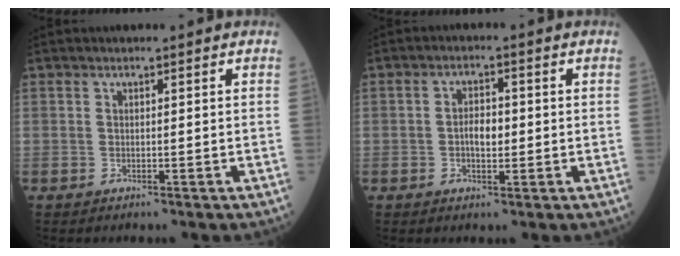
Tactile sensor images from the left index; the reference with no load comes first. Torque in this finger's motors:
{"motor_torque": [0.12, 0.06, 0.08, 0.05]}